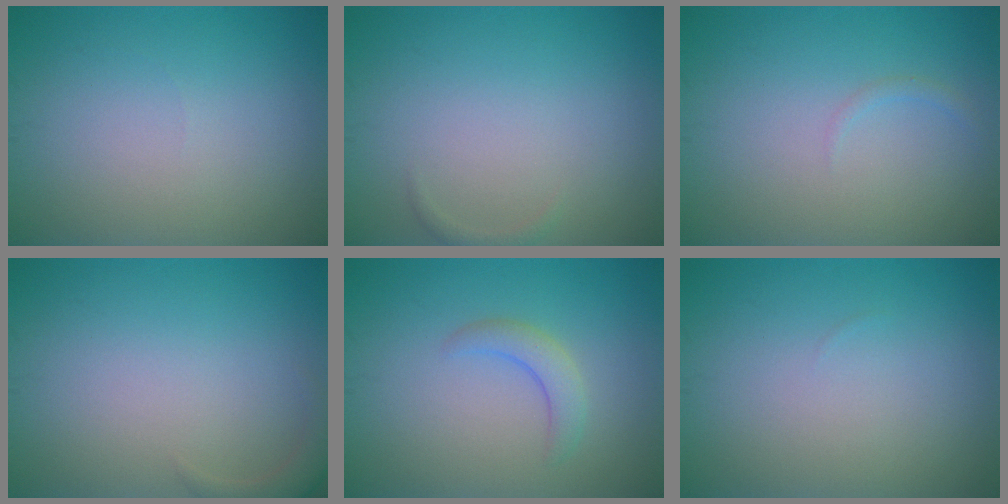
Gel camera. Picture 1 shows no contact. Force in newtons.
{"total": 0.6, "press": 0.6, "slide": 0.1}
{"total": 0.6, "press": 0.6, "slide": 0.1}
{"total": 1.7, "press": 1.7, "slide": 0.2}
{"total": 2.1, "press": 2.1, "slide": 0.3}
{"total": 0.0}